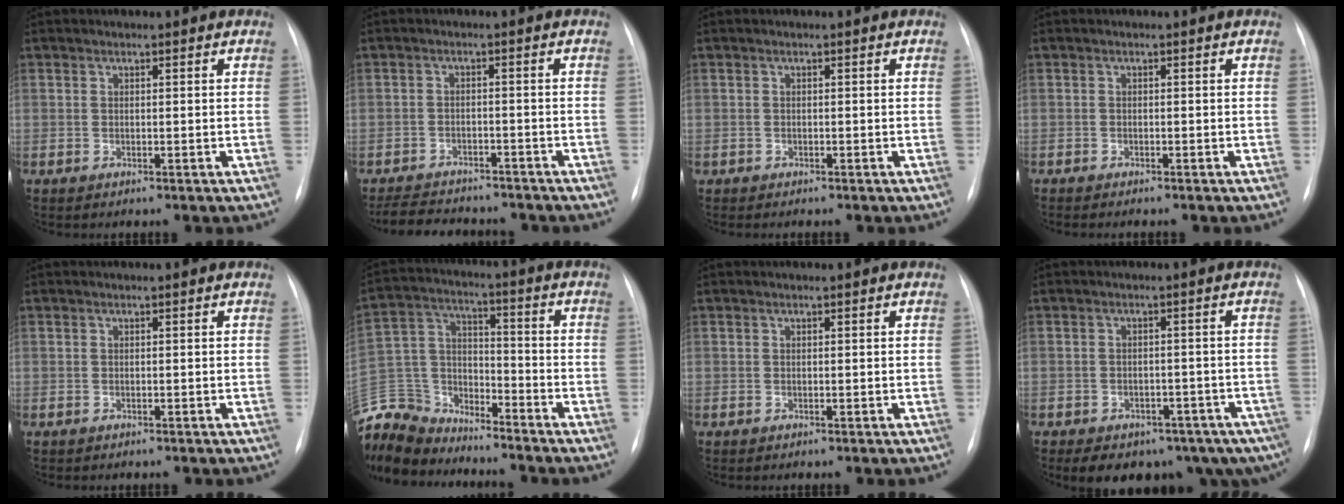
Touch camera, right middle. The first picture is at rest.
{"total": 9.9, "force": [-8.9, 3.0, 3.1], "torque": [-0.058, -0.002, -0.122]}
{"total": 0.6, "force": [-0.5, 0.2, 0.2], "torque": [-0.010, 0.000, -0.010]}
{"total": 1.8, "force": [-1.6, 0.3, 0.9], "torque": [-0.015, -0.005, -0.018]}
{"total": 0.0}
{"total": 15.8, "force": [-15.0, 4.5, 2.4], "torque": [-0.068, 0.031, -0.278]}
{"total": 0.0}
{"total": 16.8, "force": [-11.1, 9.7, 8.0], "torque": [-0.123, 0.006, -0.125]}